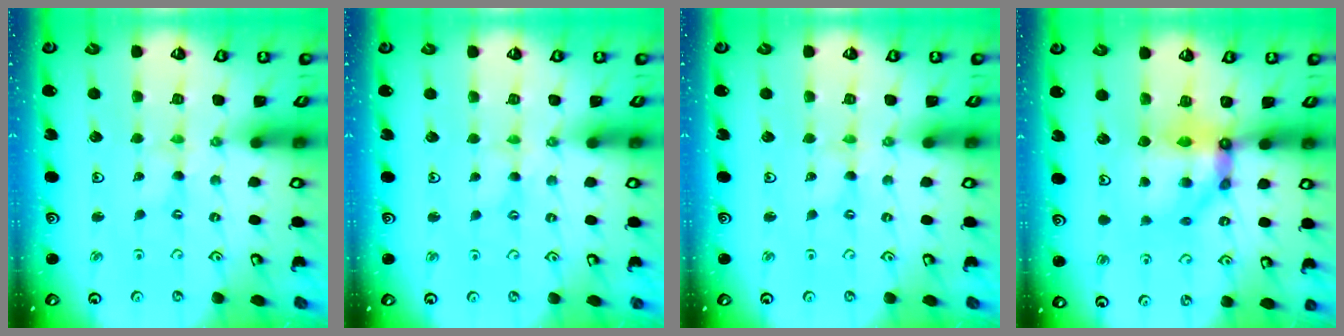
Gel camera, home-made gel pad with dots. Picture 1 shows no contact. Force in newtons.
{"total": 0.5, "press": 0.5, "slide": 0.2}
{"total": 0.0}
{"total": 11.0, "press": 10.9, "slide": 1.5}